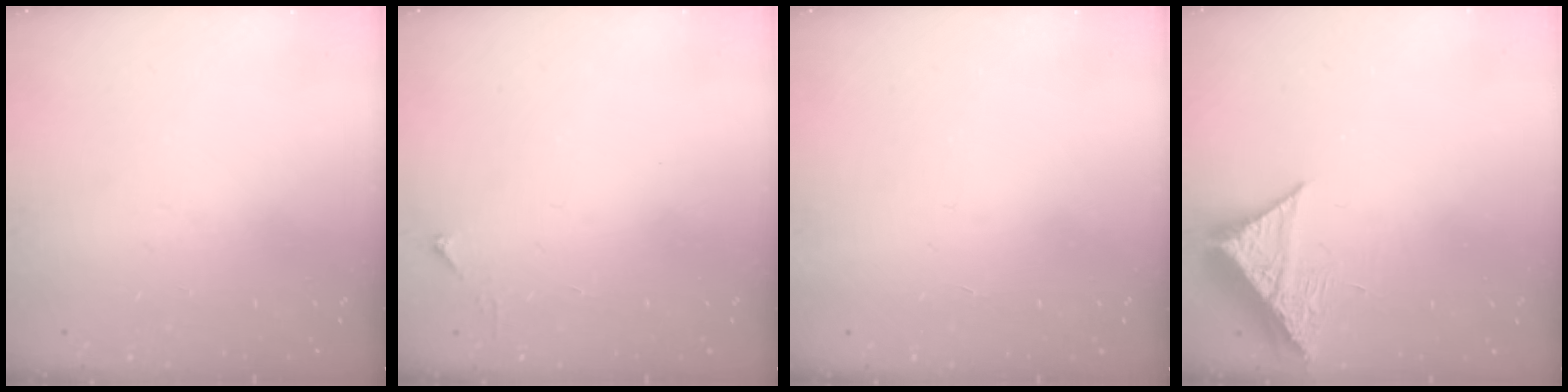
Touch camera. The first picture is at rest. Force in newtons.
{"total": 3.1, "press": 3.1, "slide": 0.4}
{"total": 1.5, "press": 1.5, "slide": 0.1}
{"total": 8.1, "press": 8.1, "slide": 0.3}